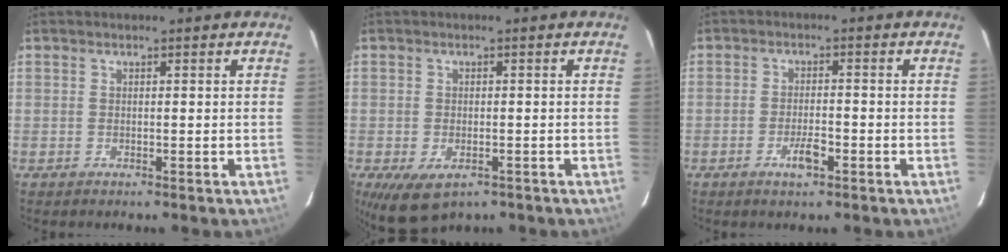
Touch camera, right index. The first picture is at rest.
{"total": 6.7, "force": [-4.0, 3.6, 4.0], "torque": [-0.074, -0.010, -0.055]}
{"total": 3.3, "force": [-1.7, 0.8, 2.7], "torque": [-0.050, 0.001, -0.029]}